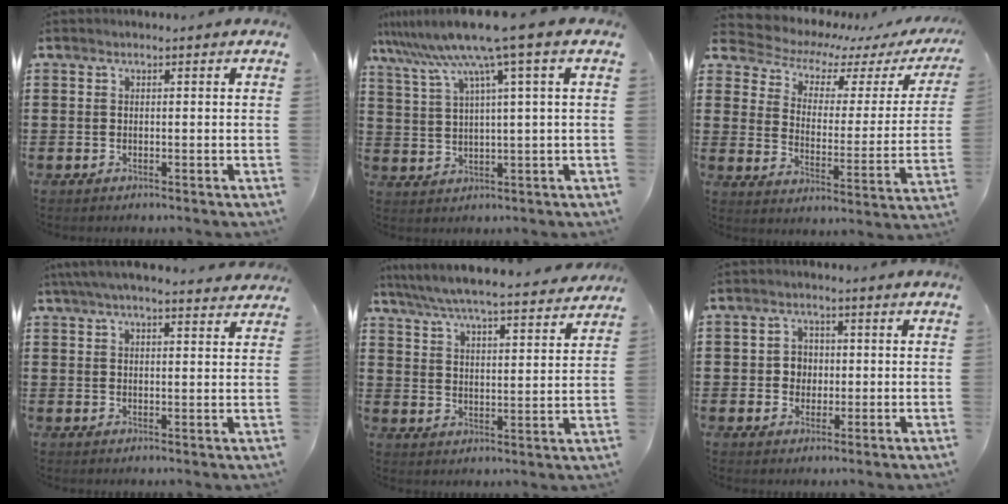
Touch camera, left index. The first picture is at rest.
{"total": 9.5, "force": [6.0, -1.0, 7.3], "torque": [-0.167, -0.029, 0.096]}
{"total": 4.3, "force": [3.6, 1.9, 1.5], "torque": [-0.057, -0.032, 0.056]}
{"total": 4.6, "force": [4.0, 0.4, 2.1], "torque": [-0.052, -0.005, 0.074]}
{"total": 6.3, "force": [5.9, -0.2, 2.1], "torque": [-0.066, -0.040, 0.100]}
{"total": 3.1, "force": [-0.1, 2.8, 1.2], "torque": [-0.026, 0.005, -0.008]}